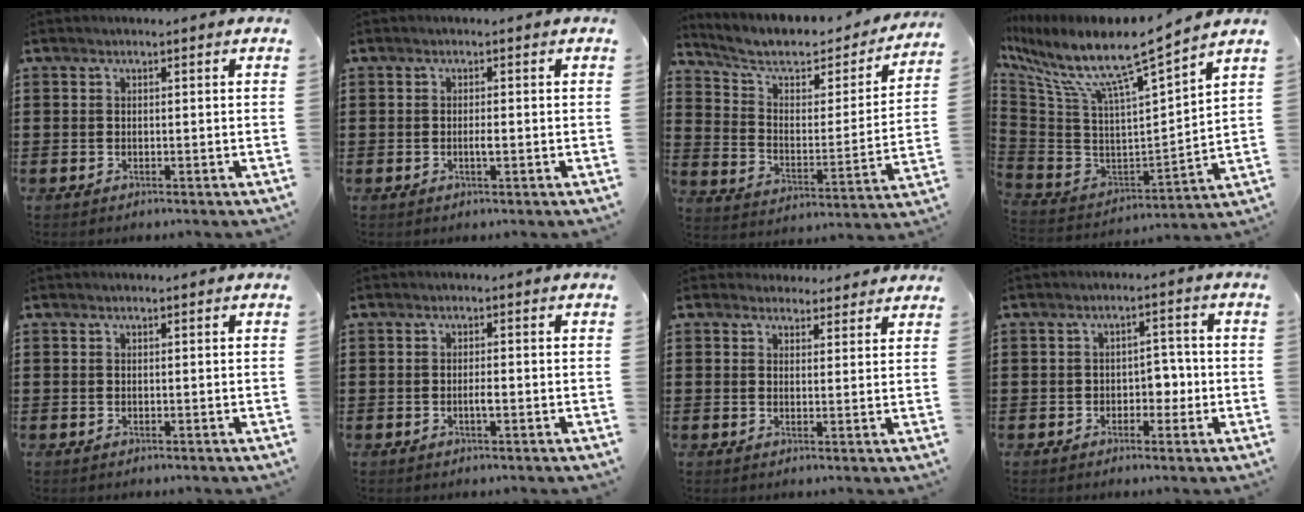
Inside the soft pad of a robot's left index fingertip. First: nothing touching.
{"total": 1.3, "force": [-0.2, 0.2, 1.2], "torque": [-0.023, -0.002, -0.004]}
{"total": 7.4, "force": [5.6, 2.9, 3.9], "torque": [-0.093, -0.031, 0.093]}
{"total": 10.4, "force": [7.5, 0.7, 7.1], "torque": [-0.163, -0.061, 0.118]}
{"total": 0.0}
{"total": 1.6, "force": [-0.4, 0.3, 1.5], "torque": [-0.028, 0.001, -0.007]}
{"total": 3.1, "force": [2.8, 1.1, 0.2], "torque": [-0.004, -0.006, 0.053]}
{"total": 3.6, "force": [-0.9, 2.5, 2.5], "torque": [-0.044, 0.002, -0.023]}